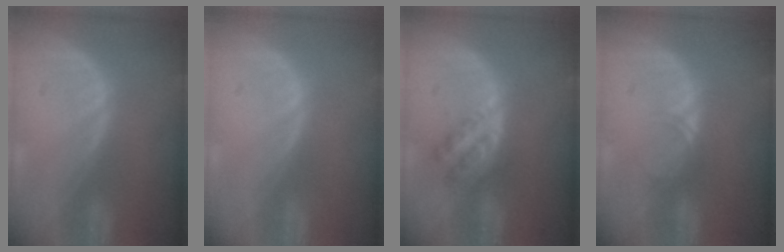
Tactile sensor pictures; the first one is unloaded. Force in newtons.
{"total": 0.0}
{"total": 5.4, "press": 5.0, "slide": 2.2}
{"total": 1.7, "press": 1.7, "slide": 0.3}